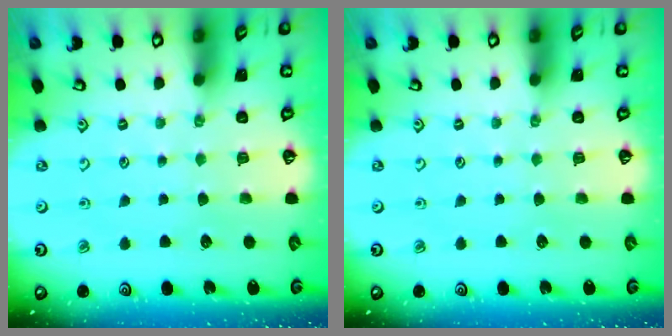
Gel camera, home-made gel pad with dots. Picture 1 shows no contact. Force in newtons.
{"total": 0.0}